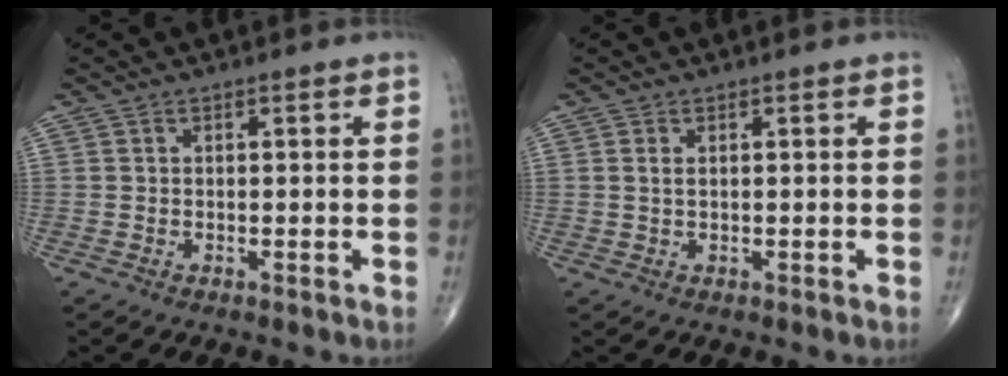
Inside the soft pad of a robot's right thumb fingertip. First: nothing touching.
{"total": 1.1, "force": [0.3, 0.5, 0.9], "torque": [-0.024, 0.003, 0.010]}